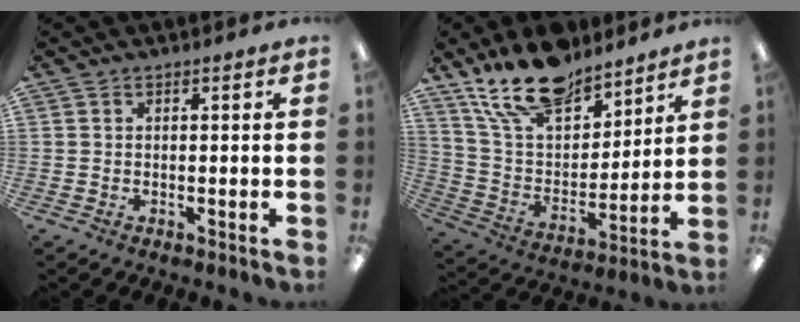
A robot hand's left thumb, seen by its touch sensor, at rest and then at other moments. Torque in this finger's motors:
{"motor_torque": [2.51, 1.21, 1.32, -1.45, 0.11]}